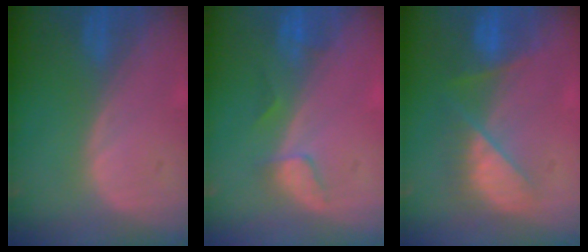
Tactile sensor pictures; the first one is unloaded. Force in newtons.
{"total": 2.8, "press": 2.7, "slide": 0.4}
{"total": 7.1, "press": 7.0, "slide": 1.4}